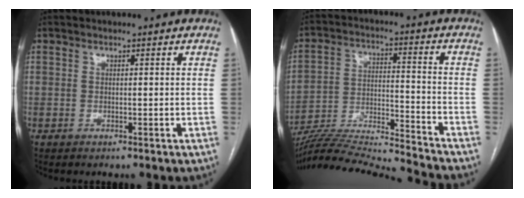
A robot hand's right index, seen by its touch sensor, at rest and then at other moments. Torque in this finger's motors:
{"motor_torque": [0.03, -1.13, -0.80, -0.21]}